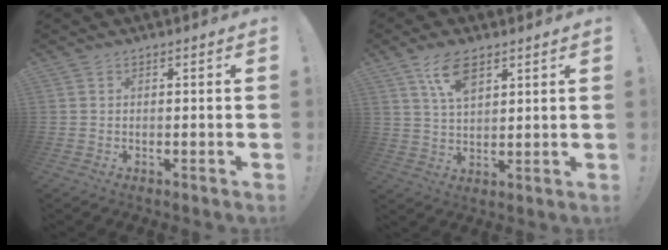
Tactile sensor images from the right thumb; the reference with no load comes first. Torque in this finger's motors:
{"motor_torque": [-0.10, 0.02, 0.42, 0.34, 0.05]}